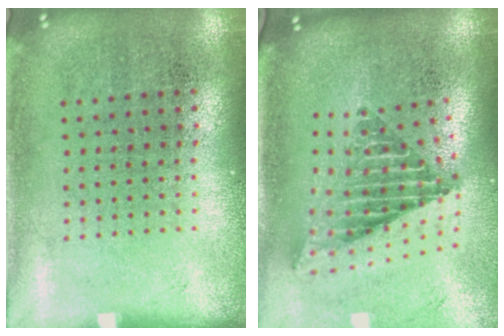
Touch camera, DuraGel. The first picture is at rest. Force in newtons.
{"total": 2.4, "press": 1.6, "slide": 1.8}